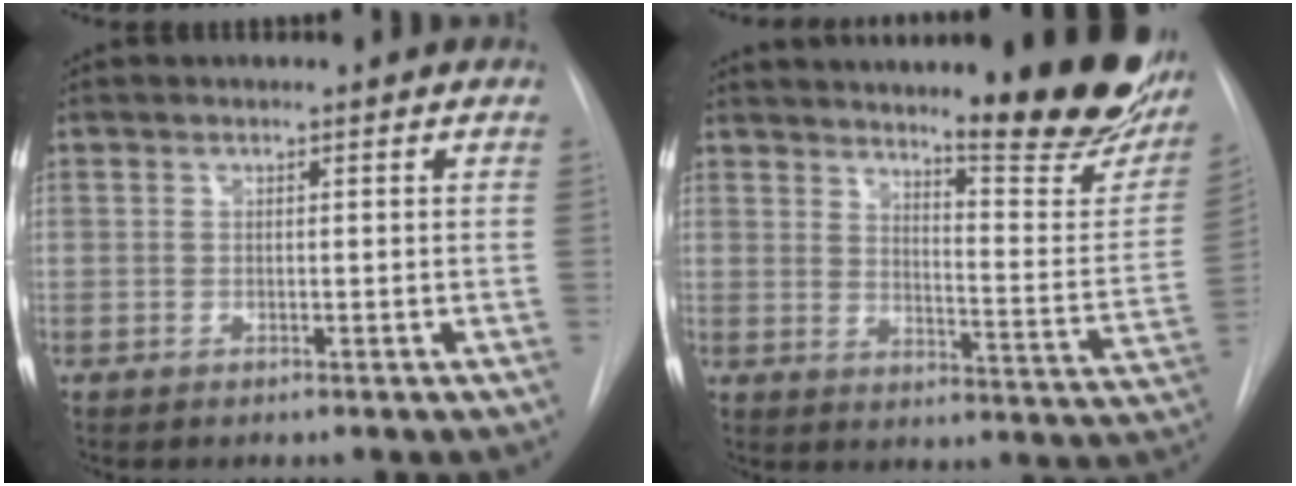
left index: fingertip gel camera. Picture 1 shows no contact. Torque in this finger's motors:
{"motor_torque": [1.05, -1.09, 0.67, 0.12]}